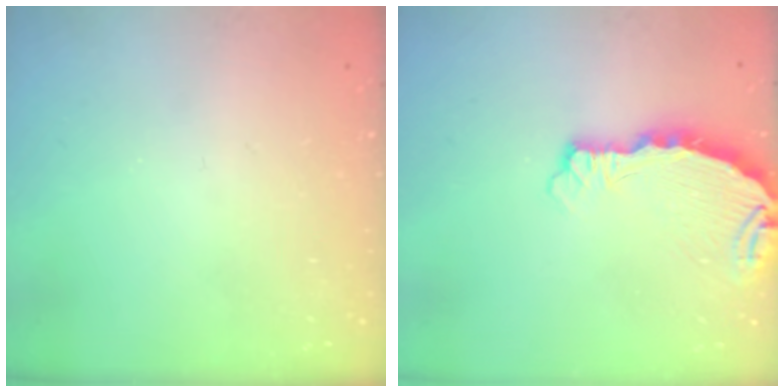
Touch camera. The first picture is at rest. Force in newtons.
{"total": 5.8, "press": 5.8, "slide": 0.6}